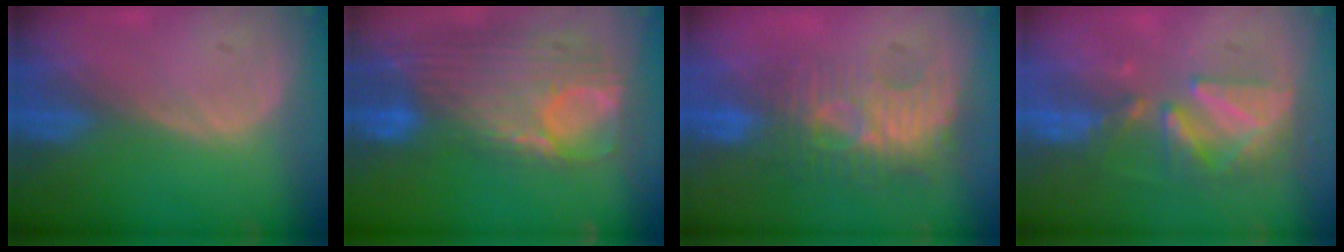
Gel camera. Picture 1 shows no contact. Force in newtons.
{"total": 12.6, "press": 10.7, "slide": 6.7}
{"total": 9.8, "press": 8.5, "slide": 4.7}
{"total": 8.9, "press": 7.8, "slide": 4.3}